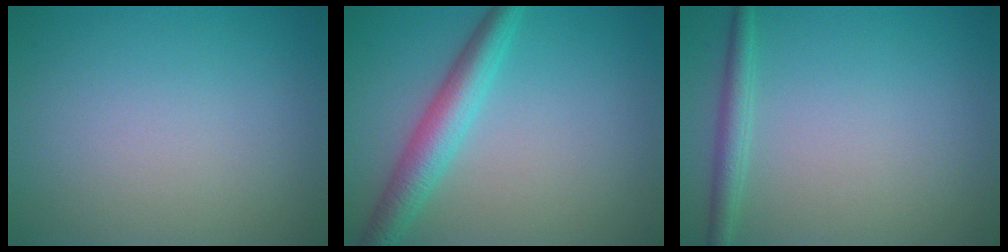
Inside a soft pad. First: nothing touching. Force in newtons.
{"total": 4.3, "press": 4.3, "slide": 0.1}
{"total": 2.0, "press": 2.0, "slide": 0.1}